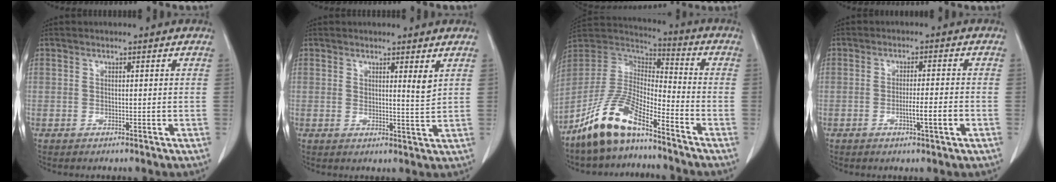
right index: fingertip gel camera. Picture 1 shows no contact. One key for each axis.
{"total": 2.7, "fx": 1.6, "fy": 0.1, "fz": 2.1, "tx": -0.034, "ty": -0.014, "tz": 0.023}
{"total": 13.4, "fx": -9.6, "fy": 3.5, "fz": 8.6, "tx": -0.185, "ty": 0.005, "tz": -0.184}
{"total": 4.4, "fx": -1.5, "fy": -0.1, "fz": 4.1, "tx": -0.065, "ty": -0.004, "tz": -0.022}